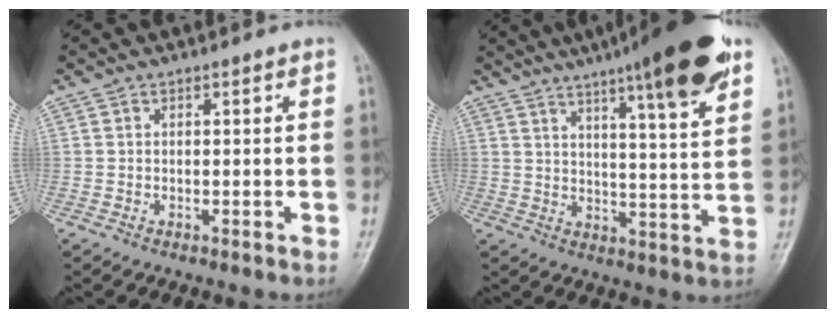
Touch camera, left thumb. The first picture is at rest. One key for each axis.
{"total": 18.1, "fx": 11.4, "fy": 2.7, "fz": 13.9, "tx": -0.182, "ty": -0.043, "tz": 0.159}